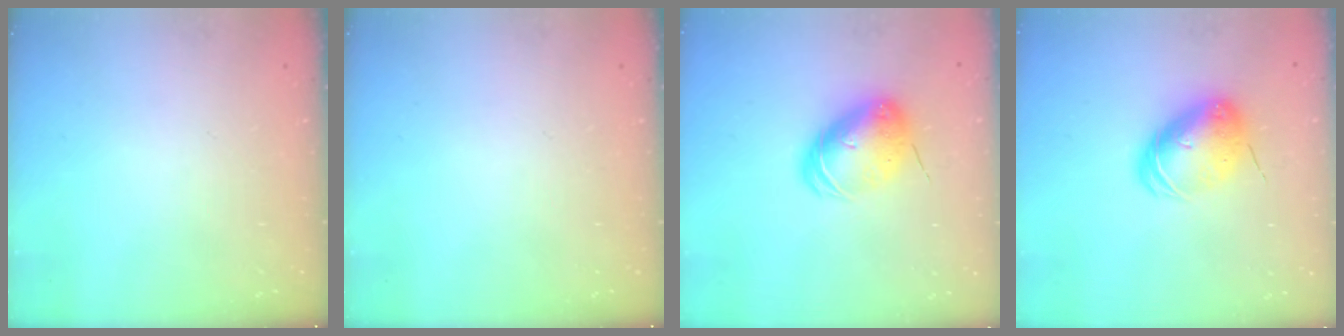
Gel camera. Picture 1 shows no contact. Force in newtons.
{"total": 0.0}
{"total": 9.4, "press": 9.3, "slide": 1.6}
{"total": 9.4, "press": 9.3, "slide": 1.6}